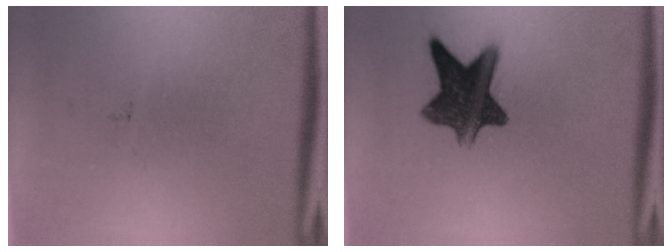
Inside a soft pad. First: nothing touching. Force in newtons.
{"total": 11.0}